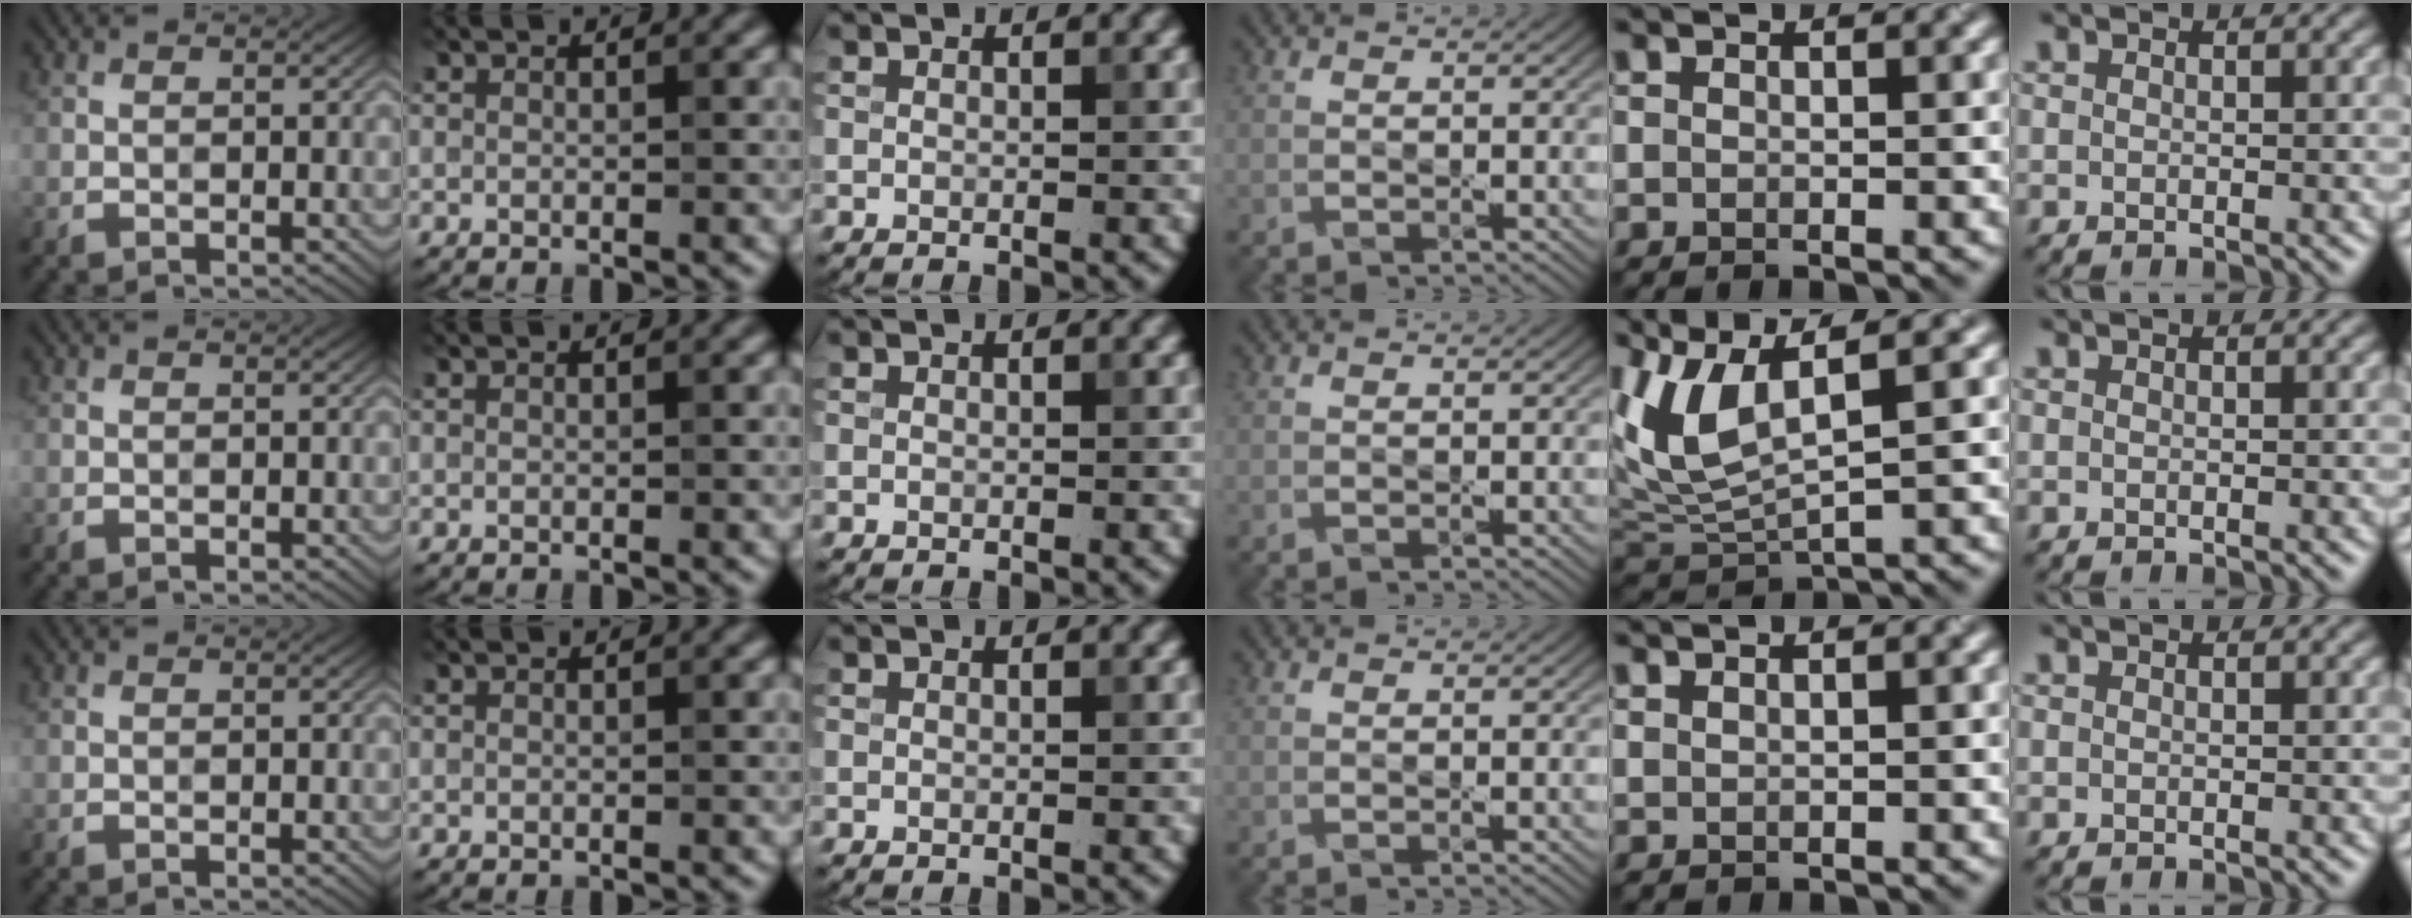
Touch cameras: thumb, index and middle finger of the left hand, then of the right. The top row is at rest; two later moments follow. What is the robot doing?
{"motion": "press", "object": "sticky note"}